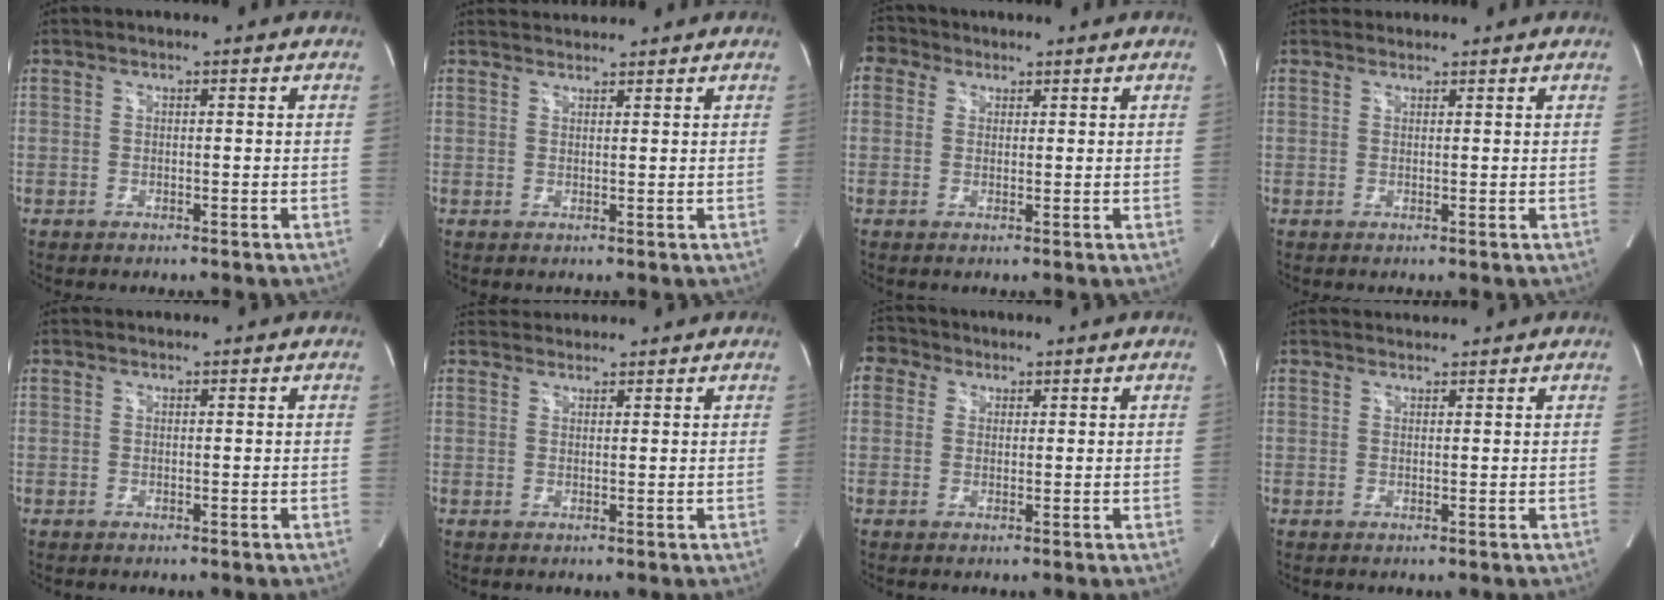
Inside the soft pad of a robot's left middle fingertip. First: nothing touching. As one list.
[{"total": 2.9, "force": [2.9, 0.1, -0.1], "torque": [-0.006, 0.024, 0.054]}, {"total": 3.5, "force": [2.1, 2.7, 0.5], "torque": [-0.013, 0.021, 0.038]}, {"total": 2.0, "force": [1.8, 0.6, -0.2], "torque": [0.002, 0.024, 0.033]}, {"total": 0.6, "force": [0.6, 0.1, -0.1], "torque": [-0.005, 0.013, 0.014]}, {"total": 3.5, "force": [3.4, 0.8, 0.0], "torque": [-0.003, 0.031, 0.060]}, {"total": 3.7, "force": [2.0, 3.0, 0.5], "torque": [-0.013, 0.021, 0.037]}, {"total": 2.2, "force": [2.2, 0.2, -0.1], "torque": [-0.005, 0.021, 0.041]}]